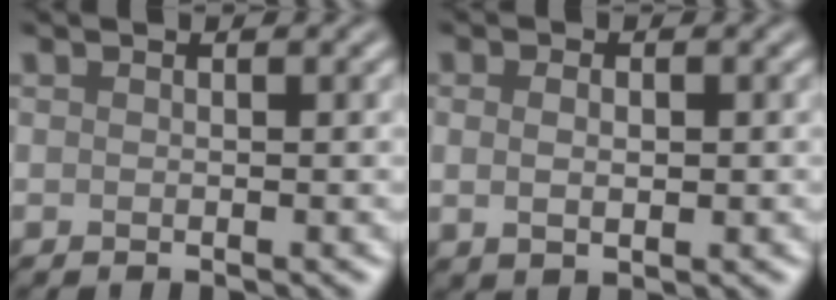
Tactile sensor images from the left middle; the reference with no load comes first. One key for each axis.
{"total": 2.0, "fx": 0.2, "fy": 1.2, "fz": 1.6, "tx": -0.029, "ty": -0.003, "tz": 0.009}